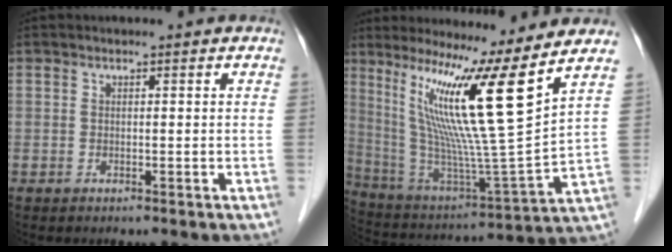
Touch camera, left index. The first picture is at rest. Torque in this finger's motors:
{"motor_torque": [2.14, 0.00, 0.57, 0.19]}